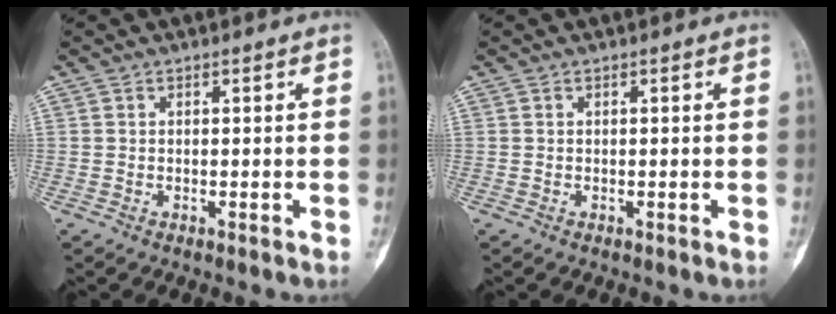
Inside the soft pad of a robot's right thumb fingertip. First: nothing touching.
{"total": 0.0}